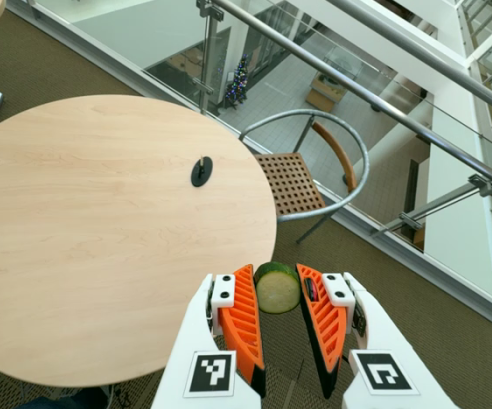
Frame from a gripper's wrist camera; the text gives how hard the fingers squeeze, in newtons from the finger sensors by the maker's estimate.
{"total": 8.4, "left": 8.5, "right": 8.3}